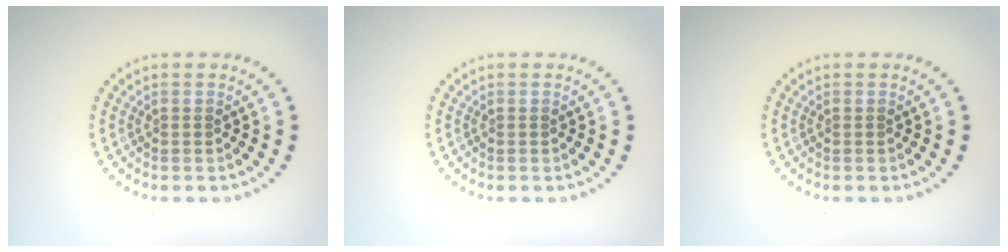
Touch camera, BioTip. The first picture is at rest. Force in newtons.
{"total": 0.0}
{"total": 0.0}